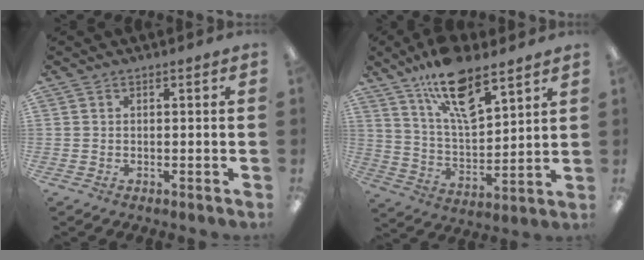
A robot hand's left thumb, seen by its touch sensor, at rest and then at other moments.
{"total": 16.4, "force": [11.1, 6.2, 10.3], "torque": [-0.176, -0.052, 0.191]}